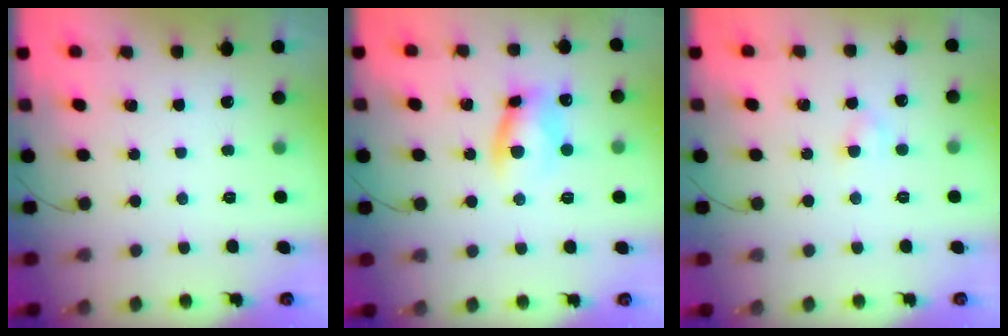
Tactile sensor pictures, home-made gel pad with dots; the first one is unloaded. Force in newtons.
{"total": 7.8, "press": 7.8, "slide": 0.4}
{"total": 2.9, "press": 2.7, "slide": 1.1}